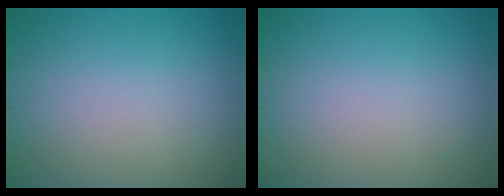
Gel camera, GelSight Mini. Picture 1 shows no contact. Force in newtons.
{"total": 0.0}